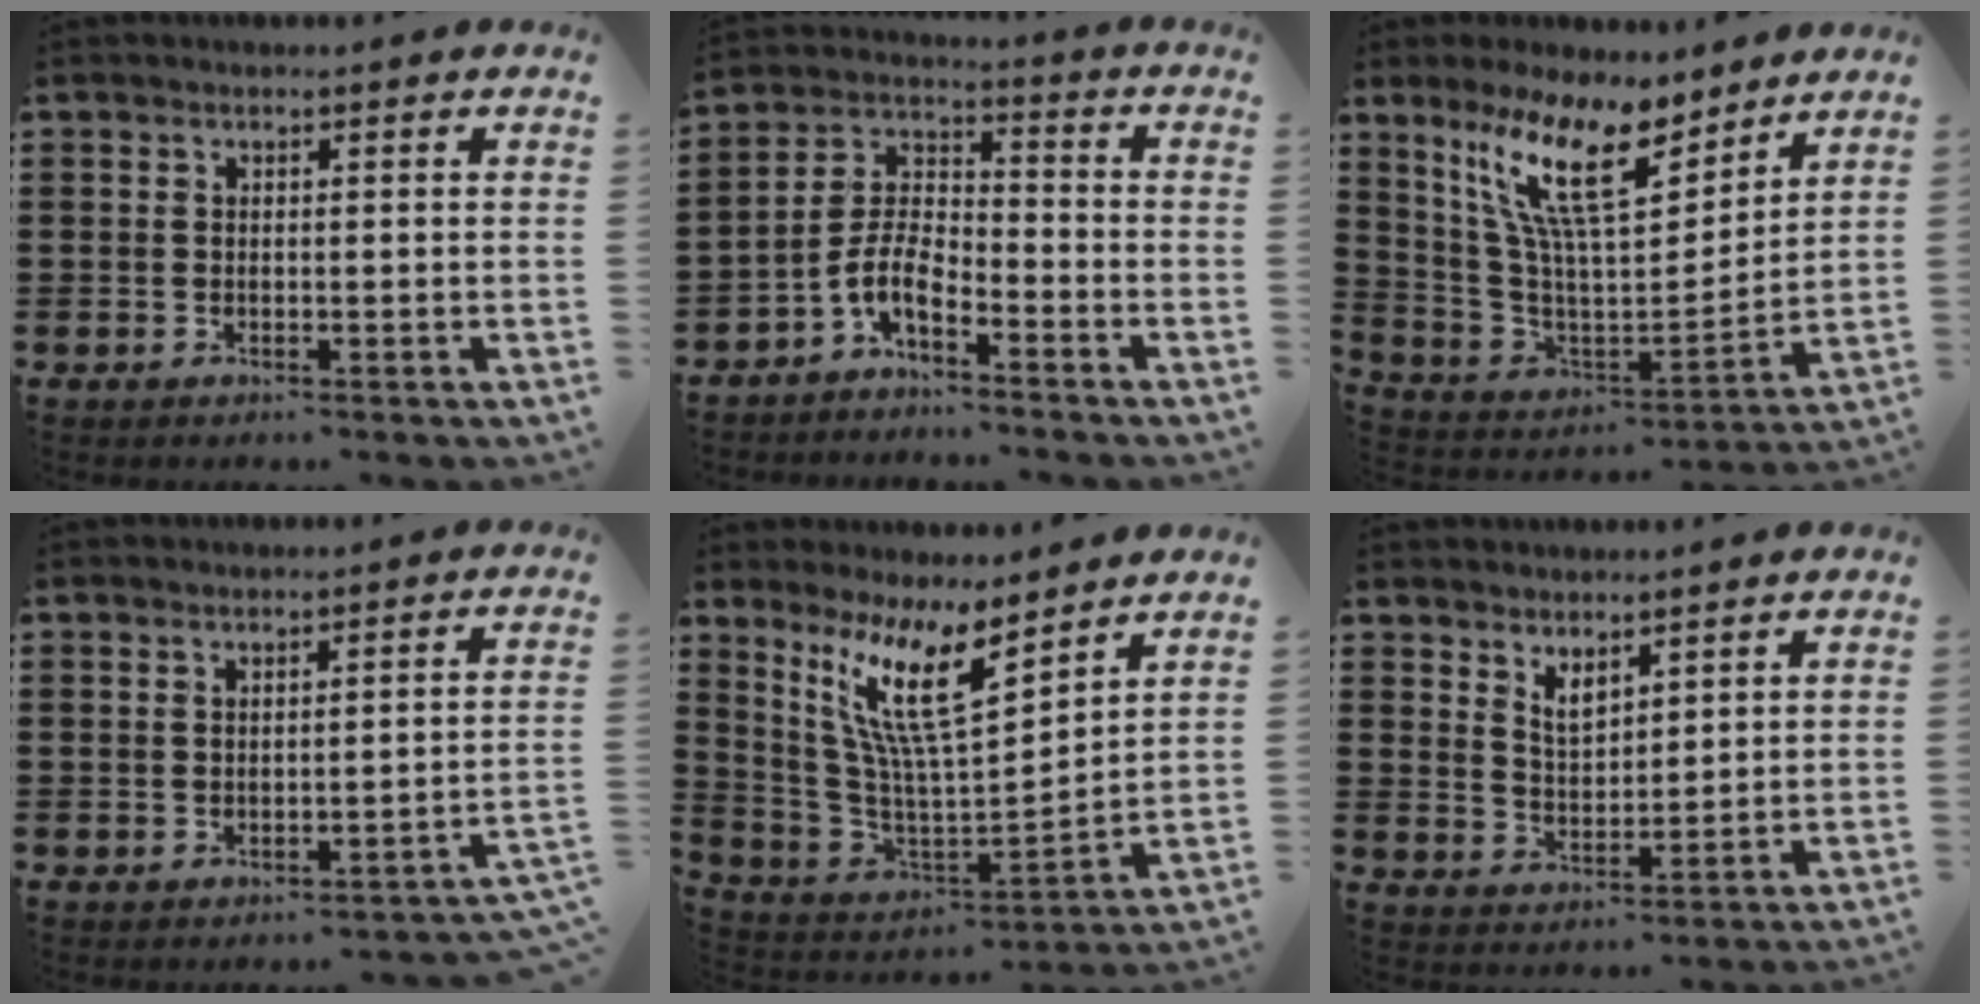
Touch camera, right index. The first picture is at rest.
{"total": 5.8, "force": [-4.2, 2.0, 3.4], "torque": [-0.099, -0.006, -0.094]}
{"total": 13.4, "force": [8.8, 3.6, 9.4], "torque": [-0.212, -0.034, 0.155]}
{"total": 1.3, "force": [-1.1, -0.1, 0.7], "torque": [-0.016, -0.002, -0.023]}
{"total": 11.5, "force": [6.8, 2.1, 9.1], "torque": [-0.206, -0.037, 0.116]}
{"total": 3.3, "force": [2.7, 1.4, 1.1], "torque": [-0.030, 0.002, 0.052]}